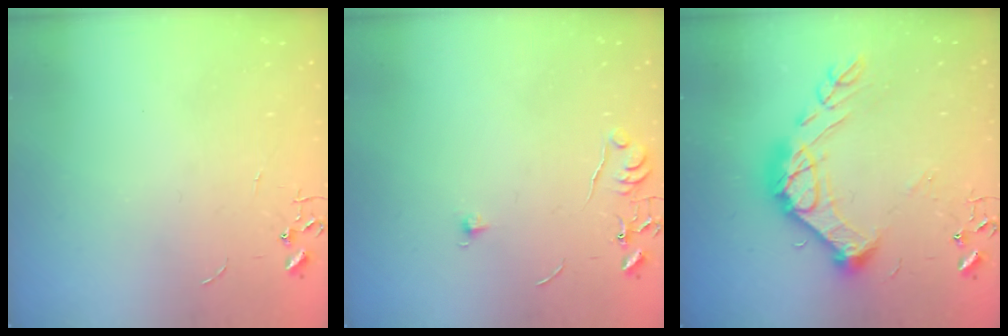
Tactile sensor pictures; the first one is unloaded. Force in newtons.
{"total": 6.1, "press": 6.0, "slide": 0.6}
{"total": 18.1, "press": 18.0, "slide": 1.4}